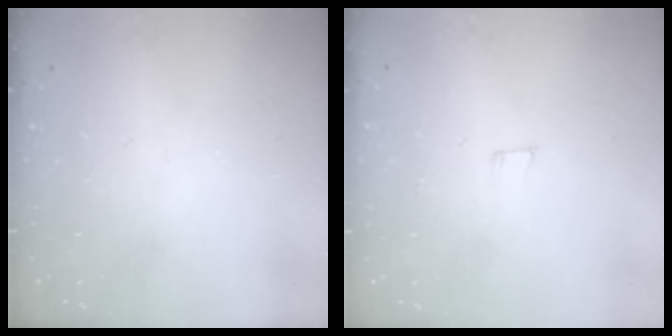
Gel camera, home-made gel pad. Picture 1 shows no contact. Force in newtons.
{"total": 2.5, "press": 2.5, "slide": 0.2}